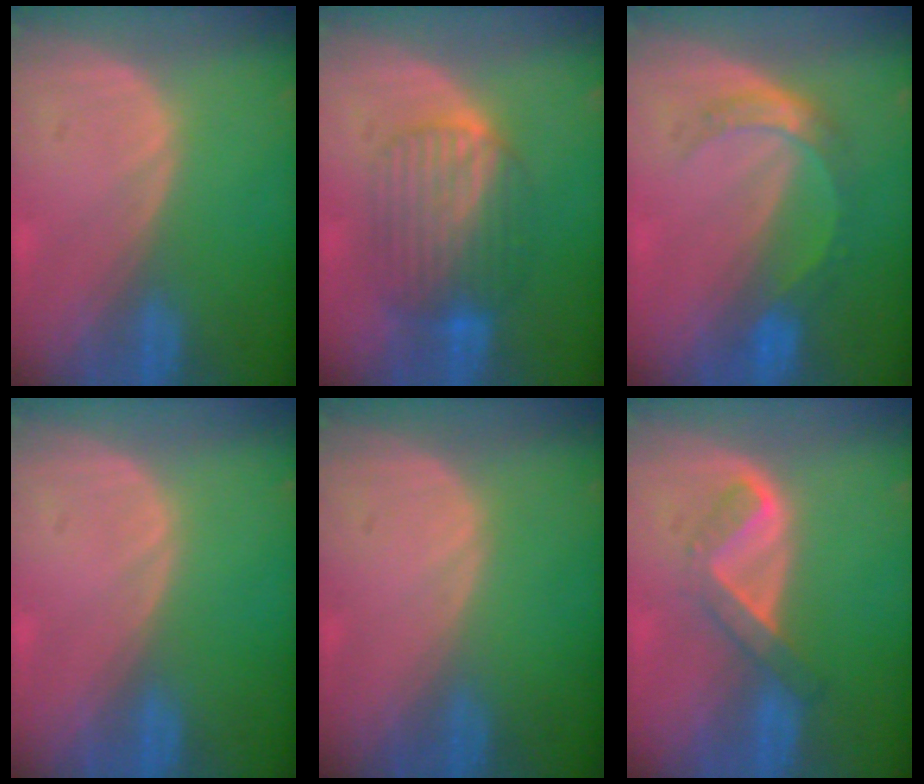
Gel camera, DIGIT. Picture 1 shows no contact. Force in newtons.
{"total": 7.4, "press": 7.3, "slide": 0.3}
{"total": 5.3, "press": 4.8, "slide": 2.2}
{"total": 0.0}
{"total": 0.0}
{"total": 5.3, "press": 4.5, "slide": 2.9}